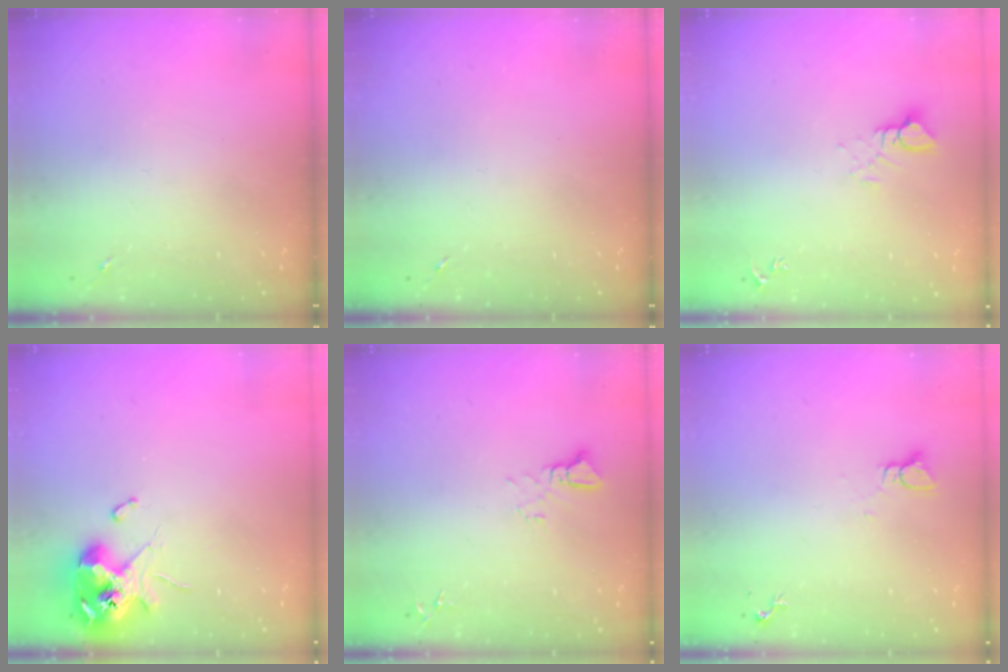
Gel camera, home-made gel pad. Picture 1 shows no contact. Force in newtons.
{"total": 0.0}
{"total": 4.2, "press": 4.2, "slide": 0.4}
{"total": 12.1, "press": 11.9, "slide": 1.8}
{"total": 3.4, "press": 3.4, "slide": 0.4}
{"total": 2.2, "press": 2.2, "slide": 0.1}